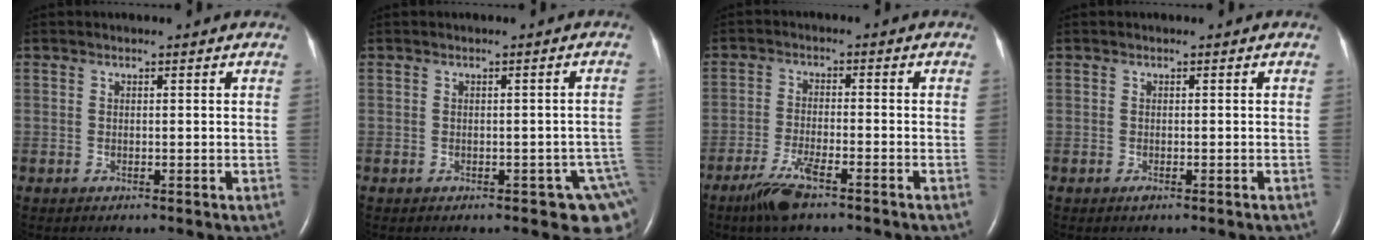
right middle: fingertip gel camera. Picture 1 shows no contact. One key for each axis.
{"total": 4.8, "fx": -2.7, "fy": 2.1, "fz": 3.3, "tx": -0.012, "ty": 0.014, "tz": -0.030}
{"total": 5.9, "fx": -4.2, "fy": 0.6, "fz": 4.1, "tx": -0.093, "ty": -0.011, "tz": -0.078}
{"total": 1.0, "fx": -0.7, "fy": 0.0, "fz": 0.7, "tx": -0.013, "ty": -0.002, "tz": -0.010}